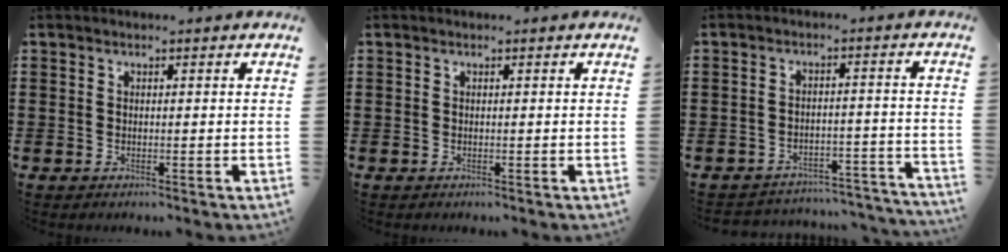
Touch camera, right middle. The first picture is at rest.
{"total": 0.0}
{"total": 3.7, "force": [-3.7, 0.4, 0.5], "torque": [-0.013, 0.002, -0.078]}